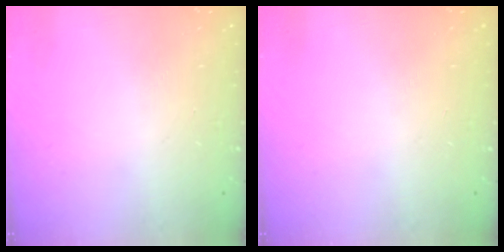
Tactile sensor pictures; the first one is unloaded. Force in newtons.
{"total": 0.0}